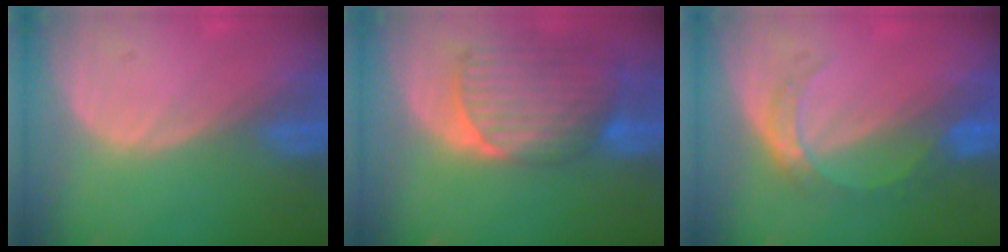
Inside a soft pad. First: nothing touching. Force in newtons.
{"total": 9.4, "press": 8.3, "slide": 4.4}
{"total": 5.2, "press": 4.7, "slide": 2.3}